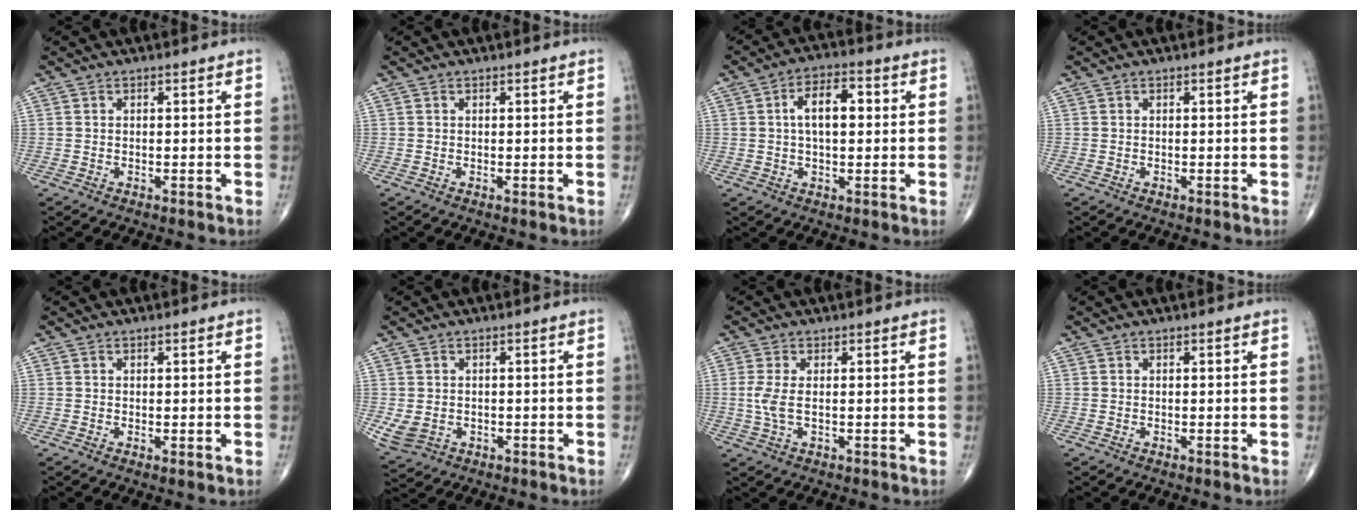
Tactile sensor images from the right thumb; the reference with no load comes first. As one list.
[{"total": 0.0}, {"total": 7.8, "force": [1.1, 4.0, 6.6], "torque": [-0.097, 0.016, 0.012]}, {"total": 0.0}, {"total": 0.6, "force": [0.1, 0.3, 0.6], "torque": [-0.012, -0.004, 0.002]}, {"total": 4.2, "force": [-0.7, 3.4, 2.3], "torque": [-0.050, -0.001, 0.002]}, {"total": 3.6, "force": [0.1, 1.4, 3.4], "torque": [-0.093, -0.003, 0.004]}, {"total": 0.0}]